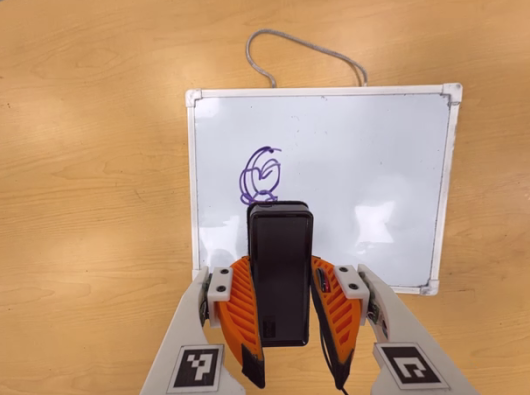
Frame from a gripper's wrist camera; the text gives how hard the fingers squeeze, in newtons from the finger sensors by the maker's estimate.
{"total": 6.9, "left": 5.5, "right": 8.4}